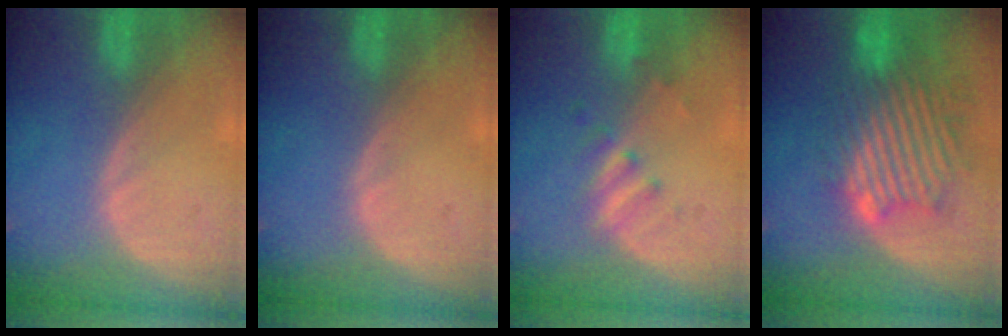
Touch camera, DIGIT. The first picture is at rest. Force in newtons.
{"total": 0.0}
{"total": 3.1, "press": 2.8, "slide": 1.2}
{"total": 11.0, "press": 10.3, "slide": 3.9}